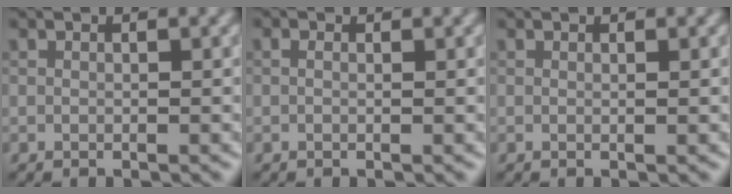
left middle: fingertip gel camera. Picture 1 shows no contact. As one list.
[{"total": 0.9, "force": [0.4, 0.4, 0.7], "torque": [-0.013, -0.007, -0.002]}, {"total": 0.5, "force": [0.2, 0.2, 0.4], "torque": [-0.001, -0.001, 0.001]}]